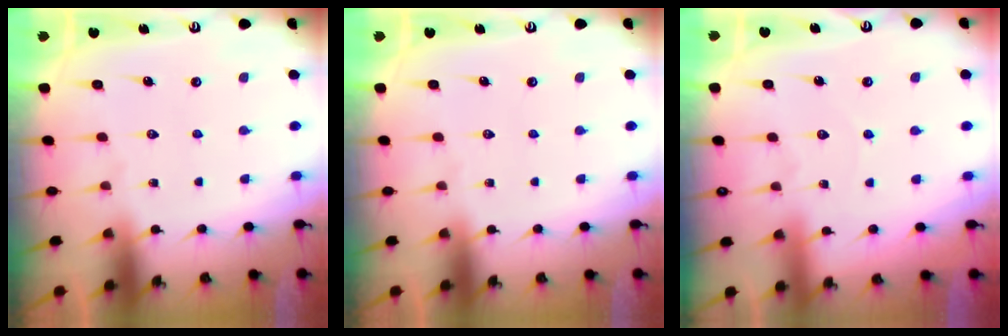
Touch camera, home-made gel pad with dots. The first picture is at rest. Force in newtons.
{"total": 0.0}
{"total": 3.1, "press": 3.1, "slide": 0.3}